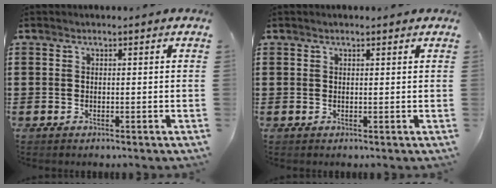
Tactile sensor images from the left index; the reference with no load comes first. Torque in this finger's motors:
{"motor_torque": [2.14, 0.00, 0.02, 0.02]}